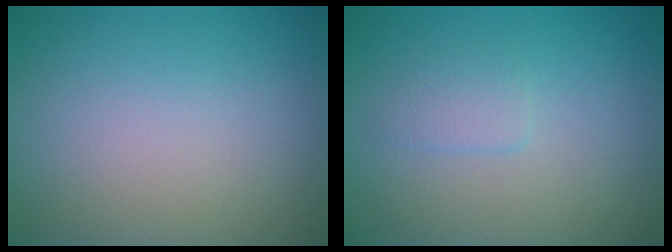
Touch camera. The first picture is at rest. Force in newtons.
{"total": 1.2, "press": 1.2, "slide": 0.1}